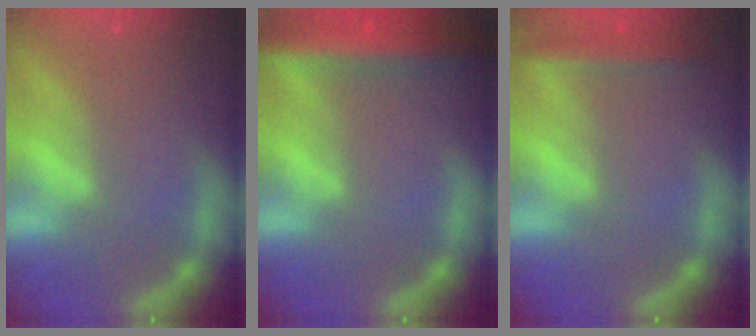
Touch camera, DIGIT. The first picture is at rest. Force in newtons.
{"total": 7.4}
{"total": 2.9}